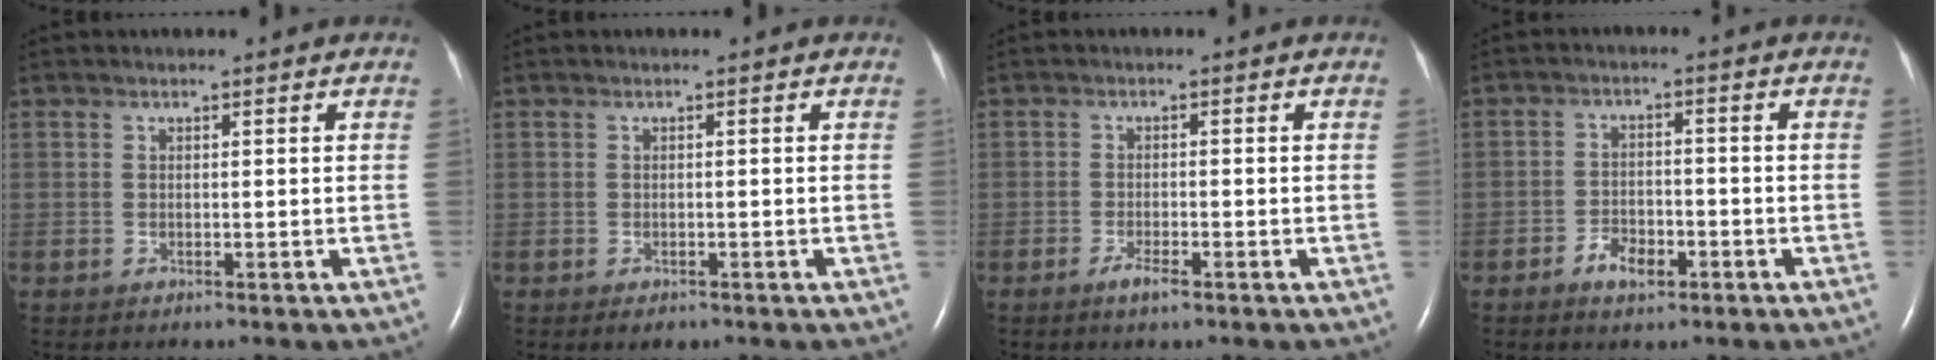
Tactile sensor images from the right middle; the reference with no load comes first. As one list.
[{"total": 1.3, "force": [-0.8, 0.7, 0.7], "torque": [-0.011, -0.001, -0.005]}, {"total": 2.2, "force": [-1.4, 0.4, 1.6], "torque": [-0.036, -0.002, -0.025]}, {"total": 4.1, "force": [-2.4, 2.1, 2.6], "torque": [-0.045, 0.005, -0.037]}]